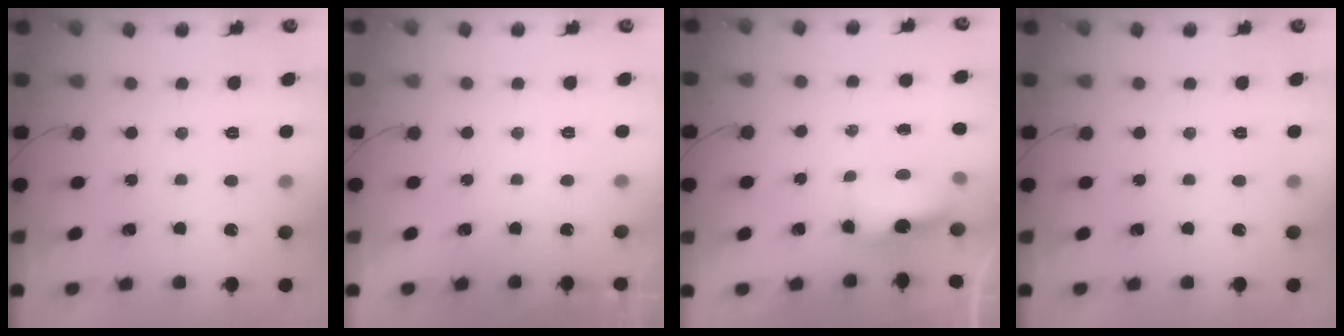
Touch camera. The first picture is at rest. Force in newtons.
{"total": 1.9, "press": 0.1, "slide": 1.9}
{"total": 6.5, "press": 6.4, "slide": 0.4}
{"total": 0.0}